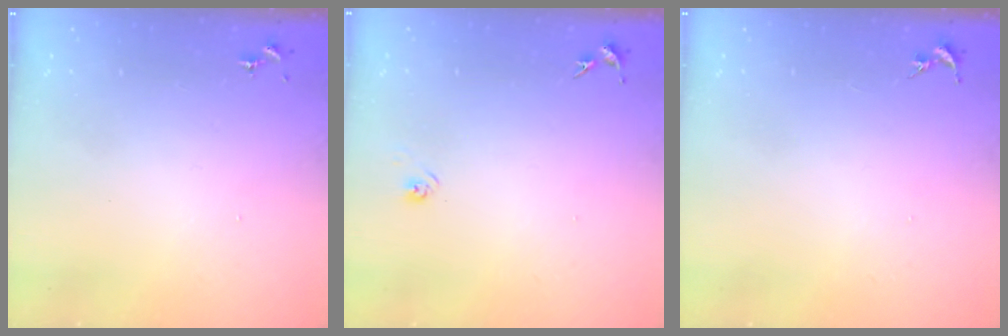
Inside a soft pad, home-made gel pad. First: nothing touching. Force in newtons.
{"total": 3.3, "press": 3.2, "slide": 0.8}
{"total": 0.0}